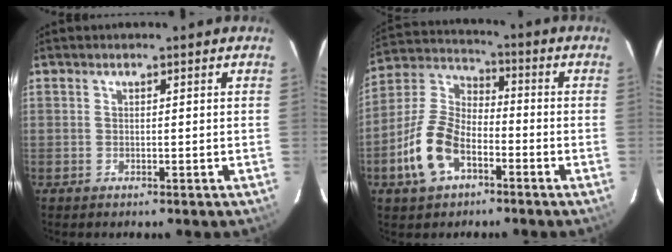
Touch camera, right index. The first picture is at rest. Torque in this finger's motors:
{"motor_torque": [1.14, -0.97, 0.64, 0.15]}